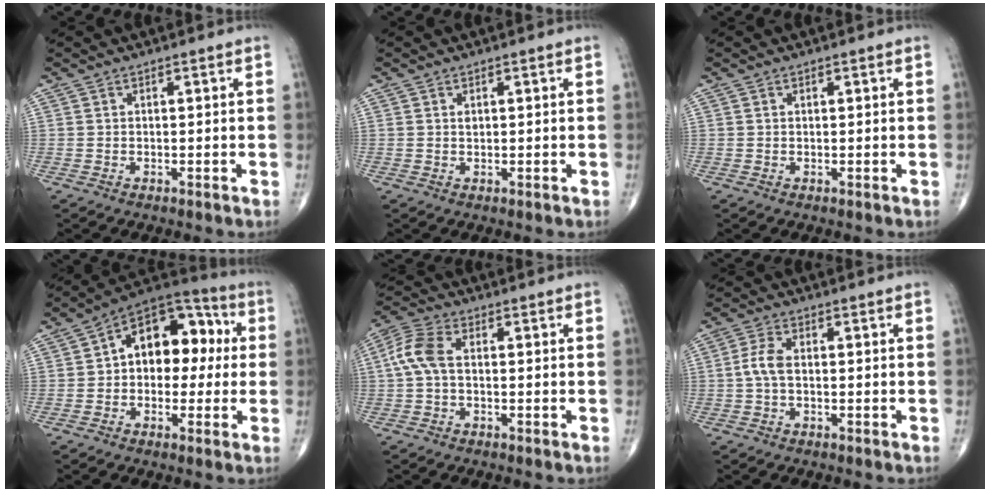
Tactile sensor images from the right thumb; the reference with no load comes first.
{"total": 0.8, "force": [0.3, 0.5, 0.5], "torque": [-0.006, -0.001, 0.005]}
{"total": 0.0}
{"total": 15.2, "force": [1.7, 10.0, 11.4], "torque": [-0.117, 0.043, 0.010]}
{"total": 6.4, "force": [0.1, 3.5, 5.3], "torque": [-0.126, 0.021, -0.006]}
{"total": 3.7, "force": [-0.2, 1.8, 3.2], "torque": [-0.076, 0.007, -0.010]}